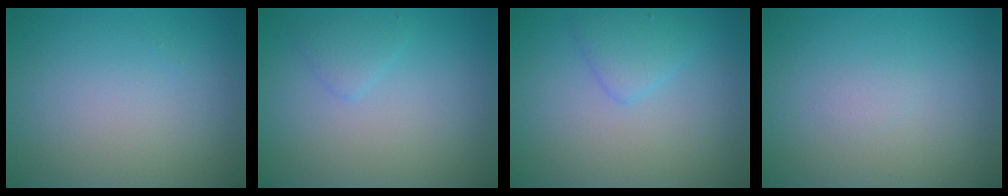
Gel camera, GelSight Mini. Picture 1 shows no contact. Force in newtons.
{"total": 1.3, "press": 1.3, "slide": 0.1}
{"total": 2.0, "press": 2.0, "slide": 0.1}
{"total": 0.5, "press": 0.5, "slide": 0.1}